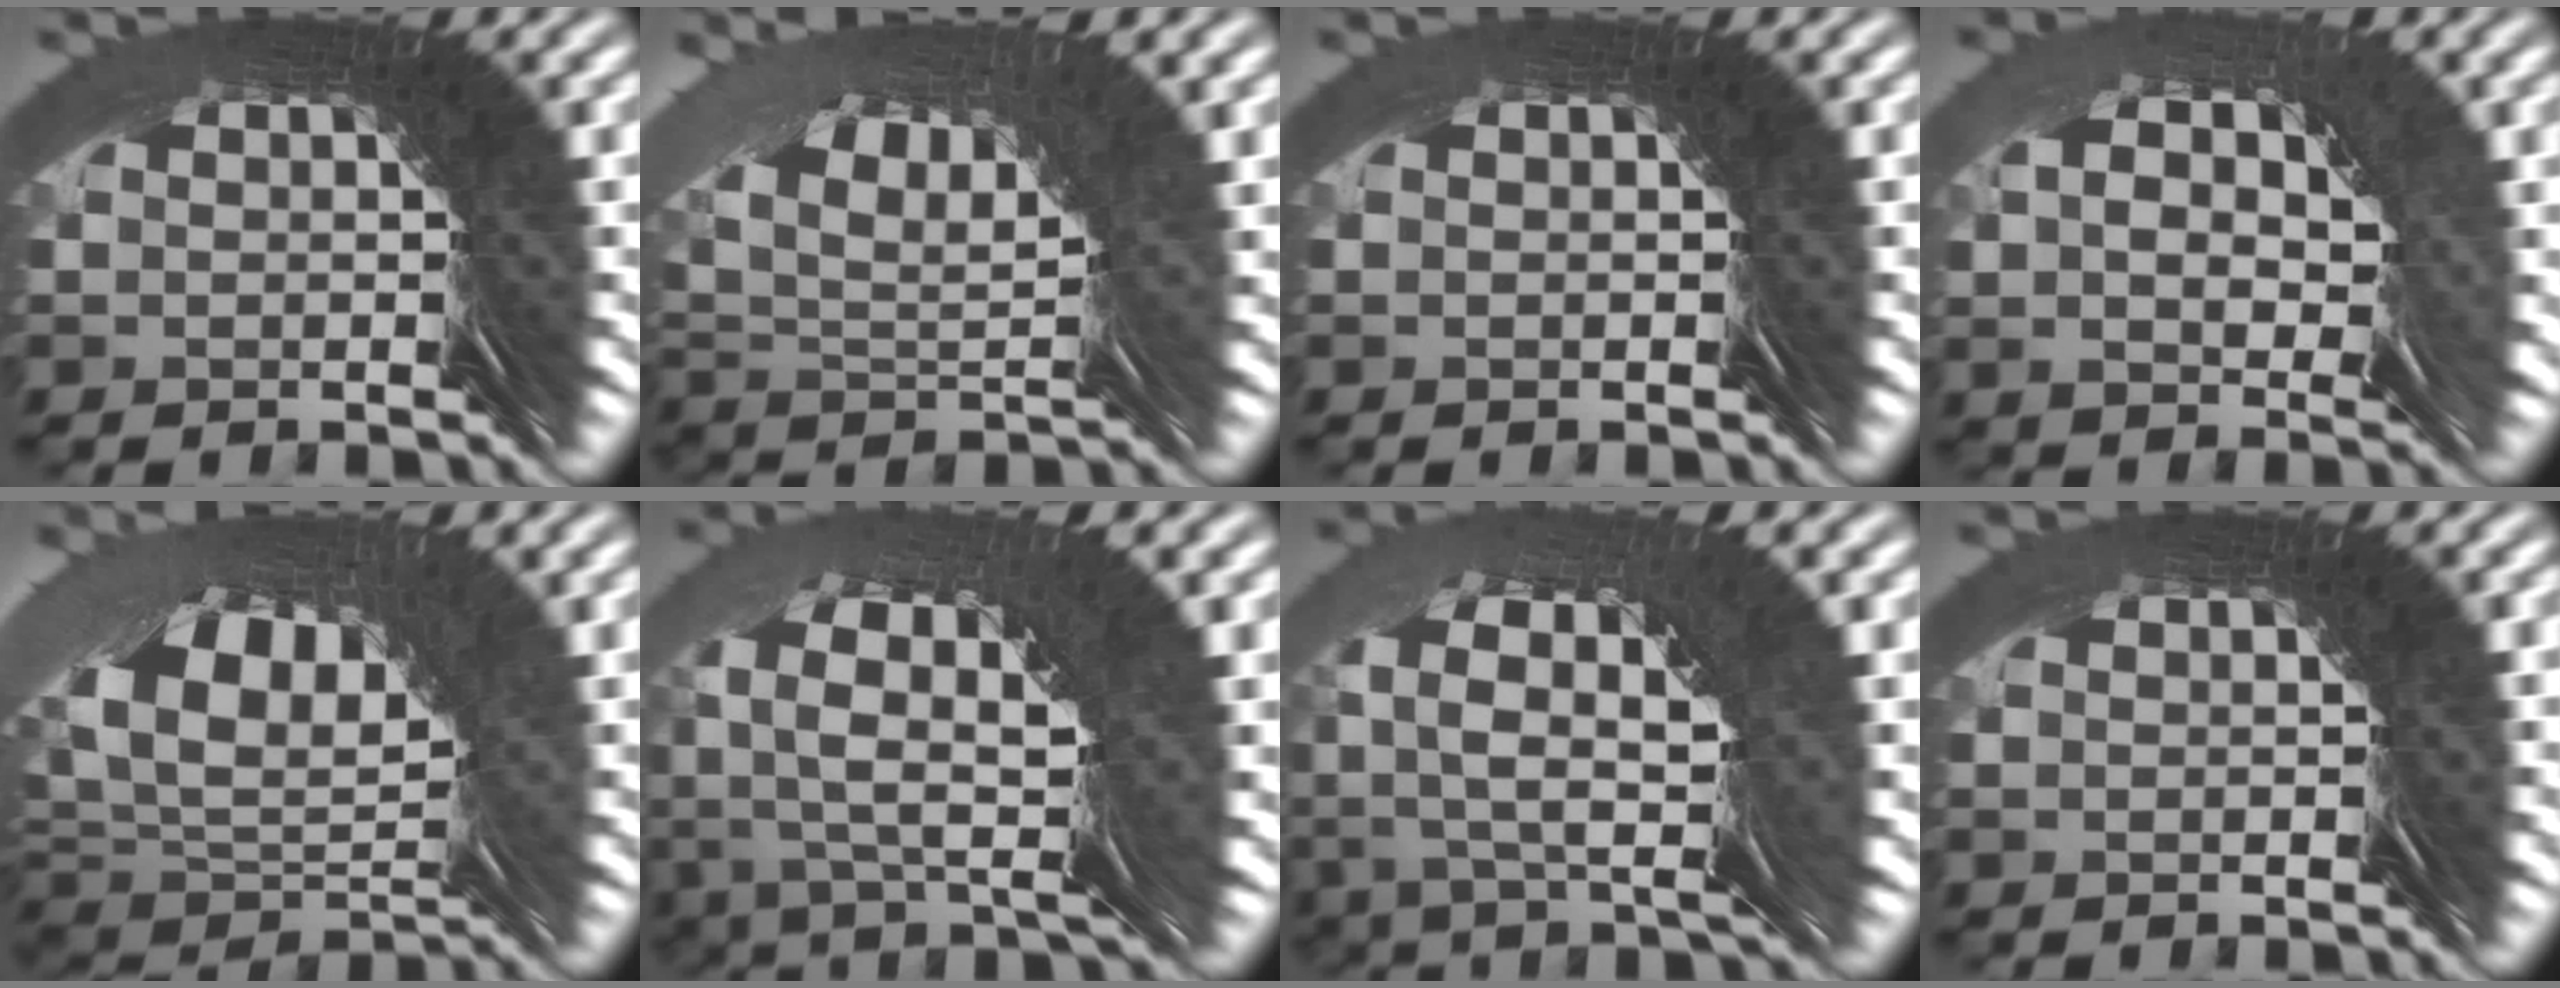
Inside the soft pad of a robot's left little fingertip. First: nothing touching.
{"total": 4.7, "force": [4.1, 0.0, 2.2], "torque": [-0.042, 0.037, 0.055]}
{"total": 0.0}
{"total": 1.0, "force": [0.7, 0.7, 0.1], "torque": [0.010, 0.013, 0.009]}
{"total": 5.4, "force": [1.5, 2.8, 4.4], "torque": [-0.076, 0.005, 0.021]}
{"total": 4.0, "force": [0.6, 1.3, 3.8], "torque": [-0.045, 0.014, 0.006]}
{"total": 3.6, "force": [1.6, 0.5, 3.1], "torque": [-0.025, 0.030, 0.014]}
{"total": 0.0}